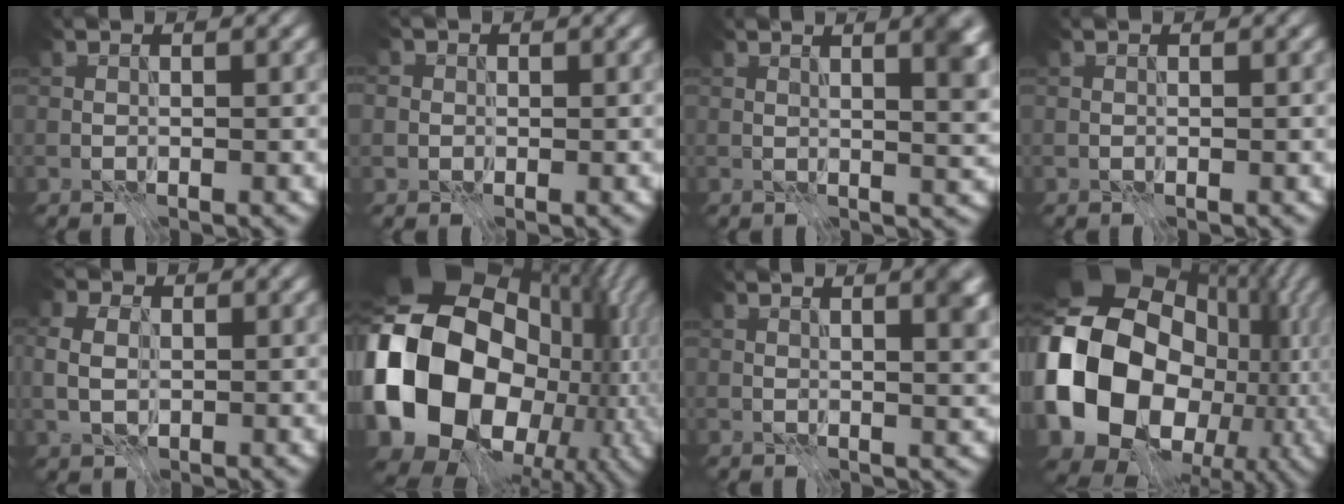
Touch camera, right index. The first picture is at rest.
{"total": 2.4, "force": [0.9, 2.1, 0.7], "torque": [0.006, 0.014, -0.004]}
{"total": 4.1, "force": [1.9, 0.9, 3.6], "torque": [-0.037, 0.002, 0.031]}
{"total": 0.0}
{"total": 3.7, "force": [0.4, 2.8, 2.5], "torque": [-0.043, 0.014, -0.004]}
{"total": 19.1, "force": [-1.4, 14.6, 12.2], "torque": [-0.260, -0.005, -0.010]}
{"total": 3.3, "force": [1.5, 0.6, 2.8], "torque": [-0.036, 0.003, 0.025]}
{"total": 17.2, "force": [-0.6, 13.9, 10.1], "torque": [-0.201, -0.007, -0.010]}